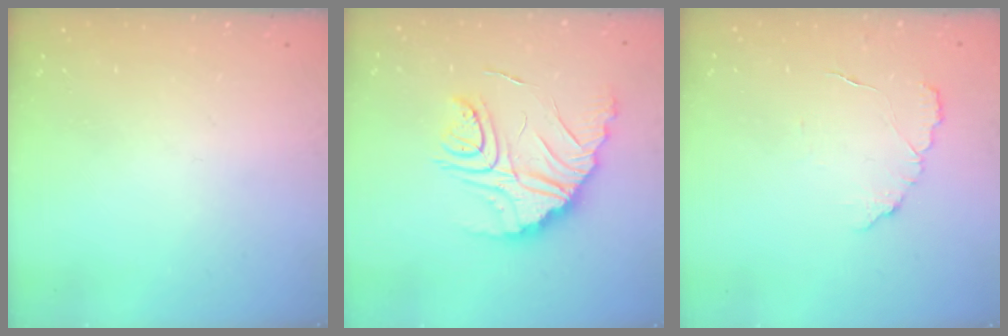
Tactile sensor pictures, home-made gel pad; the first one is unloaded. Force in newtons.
{"total": 13.3, "press": 13.3, "slide": 0.5}
{"total": 4.5, "press": 4.5, "slide": 0.4}